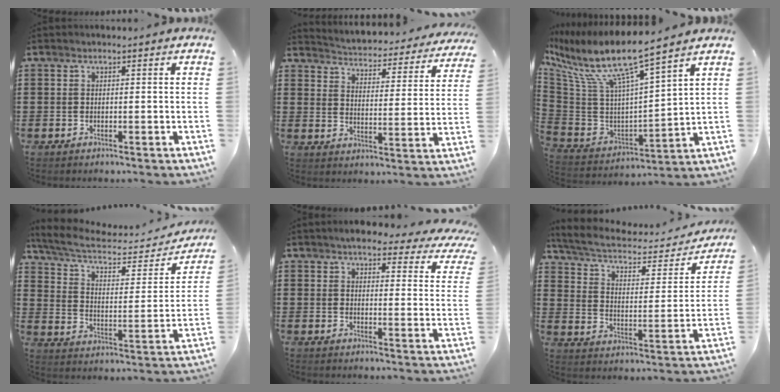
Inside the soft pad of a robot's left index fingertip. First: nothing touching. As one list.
[{"total": 3.1, "force": [3.0, -0.2, 0.2], "torque": [-0.026, -0.037, 0.043]}, {"total": 9.9, "force": [6.6, 1.1, 7.3], "torque": [-0.172, -0.056, 0.103]}, {"total": 6.8, "force": [4.9, 2.2, 4.1], "torque": [-0.103, -0.031, 0.083]}, {"total": 4.9, "force": [4.2, 0.9, 2.3], "torque": [-0.045, -0.022, 0.070]}, {"total": 5.2, "force": [3.7, 1.8, 3.1], "torque": [-0.079, -0.026, 0.059]}]